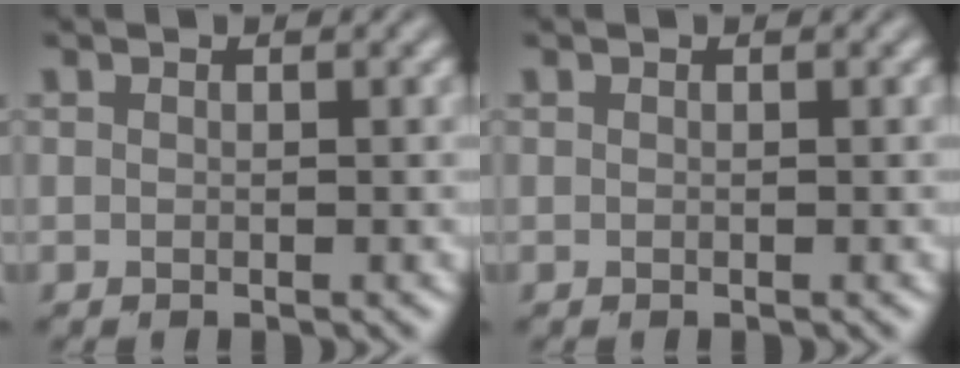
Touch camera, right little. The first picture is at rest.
{"total": 0.0}